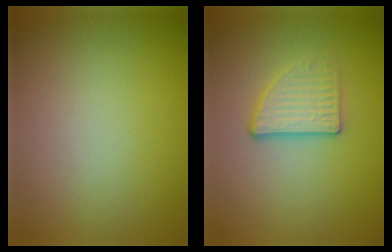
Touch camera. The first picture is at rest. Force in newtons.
{"total": 3.0, "press": 2.3, "slide": 1.9}